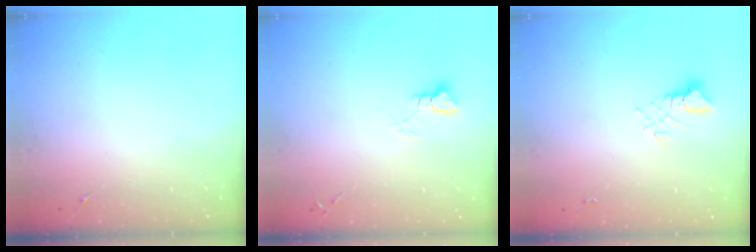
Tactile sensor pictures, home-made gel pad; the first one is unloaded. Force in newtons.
{"total": 3.0, "press": 3.0, "slide": 0.3}
{"total": 3.1, "press": 3.1, "slide": 0.2}